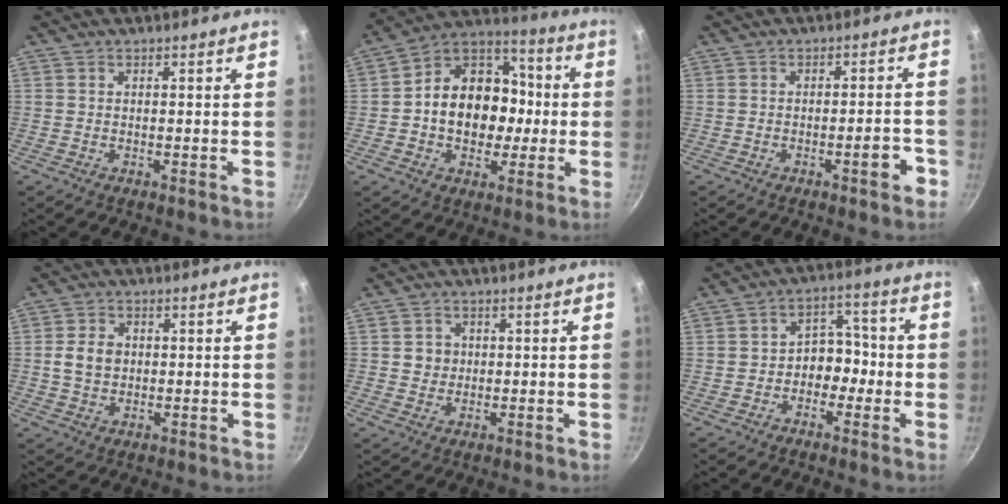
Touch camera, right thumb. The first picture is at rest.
{"total": 17.5, "force": [-1.2, 13.7, 10.8], "torque": [-0.131, 0.036, -0.033]}
{"total": 4.6, "force": [-2.4, 1.2, 3.8], "torque": [-0.035, 0.024, -0.028]}
{"total": 5.1, "force": [0.4, 4.0, 3.1], "torque": [-0.046, 0.007, 0.003]}
{"total": 3.2, "force": [0.4, 3.0, 1.0], "torque": [0.003, 0.003, 0.003]}
{"total": 6.8, "force": [-2.0, 5.3, 3.8], "torque": [0.000, 0.039, -0.040]}